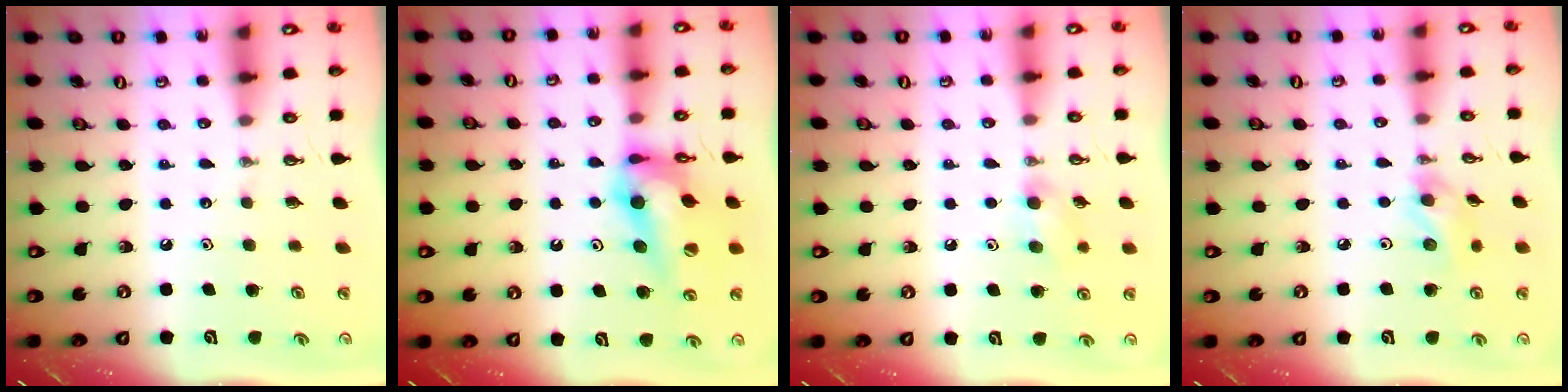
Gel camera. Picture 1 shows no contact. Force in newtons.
{"total": 14.2, "press": 14.2, "slide": 1.5}
{"total": 7.5, "press": 7.4, "slide": 1.2}
{"total": 8.1, "press": 8.0, "slide": 0.9}